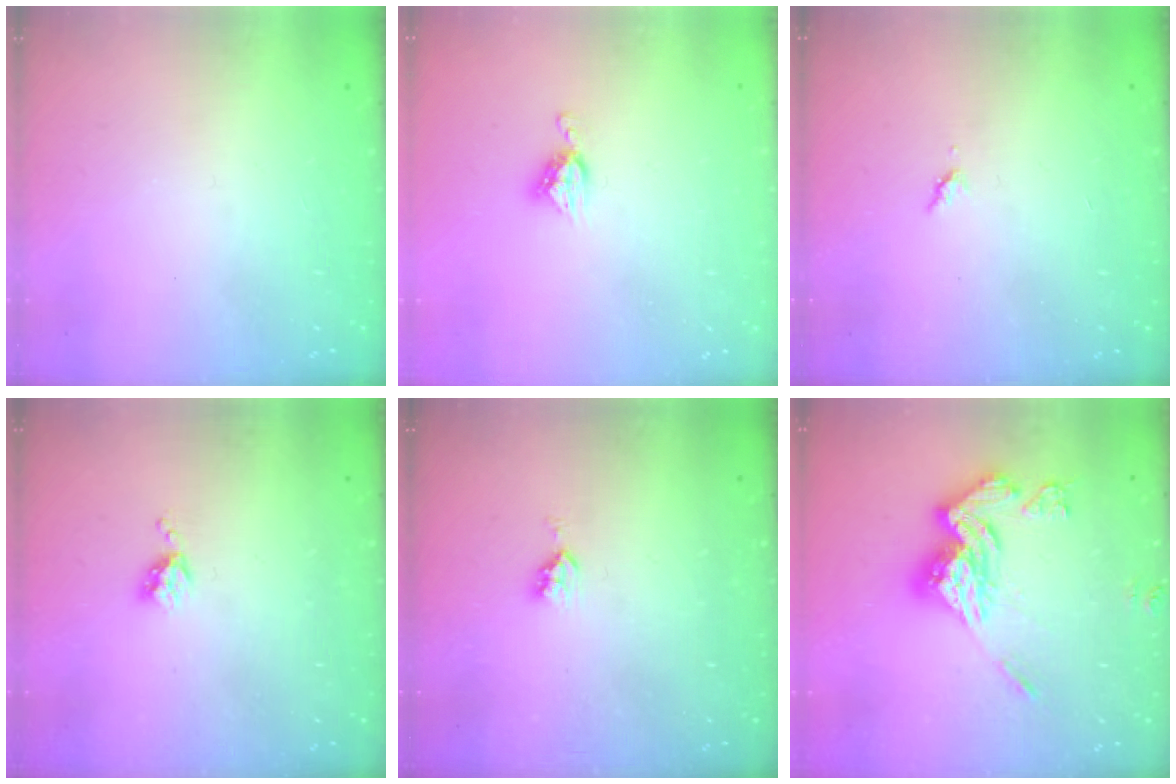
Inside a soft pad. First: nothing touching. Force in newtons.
{"total": 6.5, "press": 6.5, "slide": 0.4}
{"total": 3.0, "press": 2.9, "slide": 0.5}
{"total": 4.0, "press": 4.0, "slide": 0.6}
{"total": 3.3, "press": 3.3, "slide": 0.6}
{"total": 17.1, "press": 17.0, "slide": 1.9}